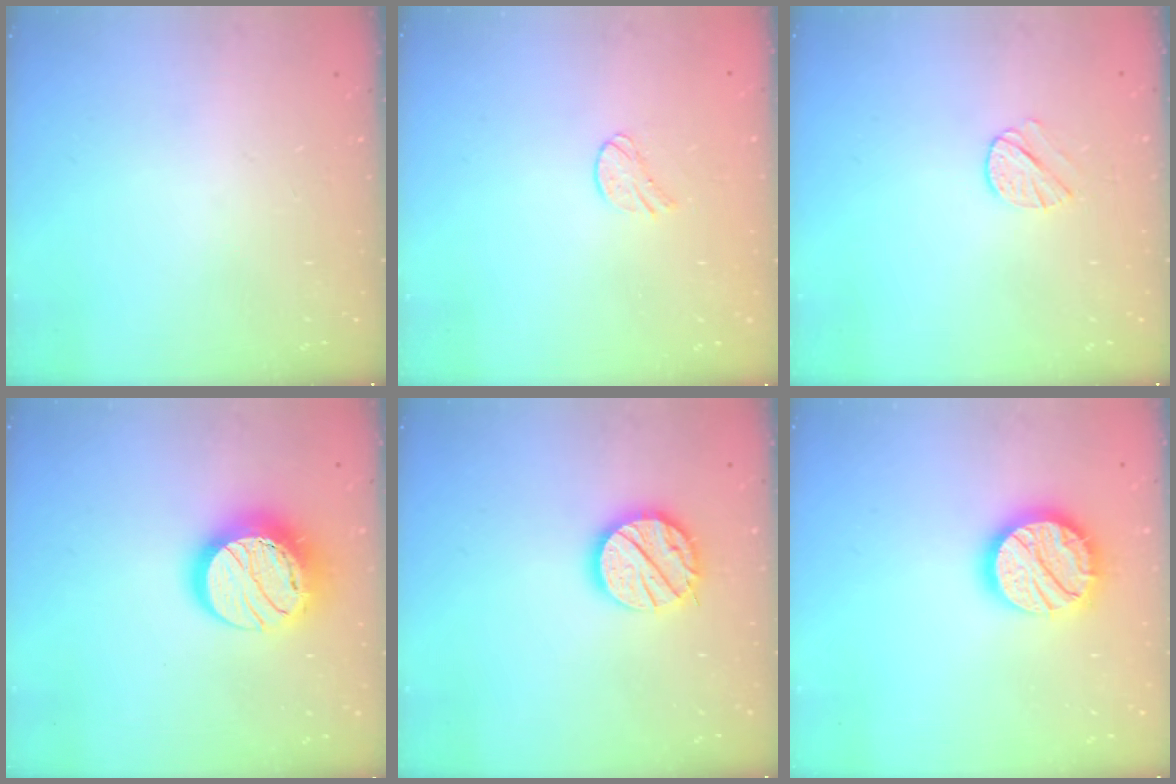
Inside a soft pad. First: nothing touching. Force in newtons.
{"total": 6.1, "press": 6.1, "slide": 0.6}
{"total": 6.9, "press": 6.8, "slide": 0.7}
{"total": 17.6, "press": 17.6, "slide": 1.2}
{"total": 15.1, "press": 15.0, "slide": 1.3}
{"total": 17.0, "press": 17.0, "slide": 0.8}